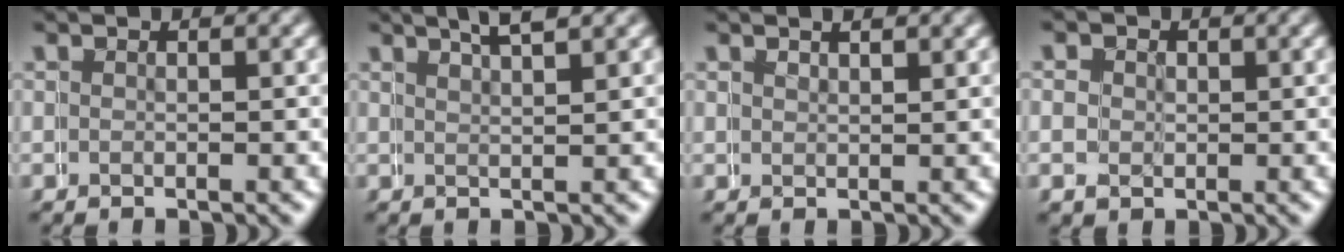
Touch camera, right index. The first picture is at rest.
{"total": 3.0, "force": [2.5, -0.8, 1.4], "torque": [-0.008, 0.013, 0.042]}
{"total": 0.8, "force": [0.7, -0.4, 0.2], "torque": [0.000, 0.003, 0.016]}
{"total": 1.7, "force": [0.7, 0.7, -1.4], "torque": [0.027, -0.006, 0.010]}